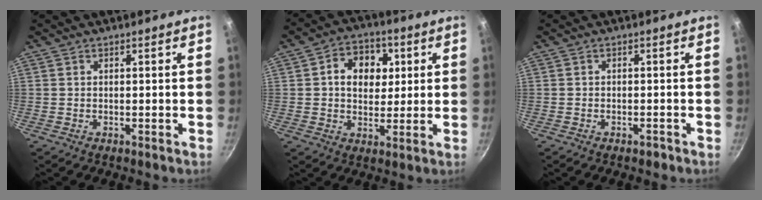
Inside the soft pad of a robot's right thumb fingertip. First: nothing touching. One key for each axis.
{"total": 10.4, "fx": 2.3, "fy": 8.1, "fz": 6.1, "tx": -0.055, "ty": -0.001, "tz": 0.027}
{"total": 1.3, "fx": -0.9, "fy": 0.7, "fz": 0.6, "tx": -0.010, "ty": 0.011, "tz": -0.009}